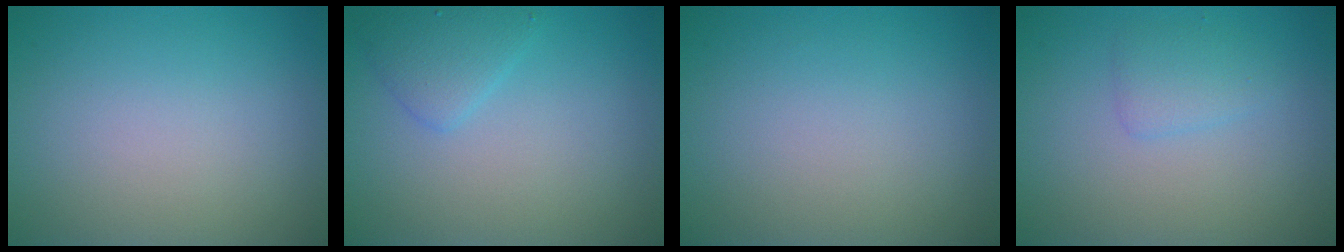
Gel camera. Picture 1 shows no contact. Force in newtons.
{"total": 2.1, "press": 2.1, "slide": 0.0}
{"total": 0.0}
{"total": 1.6, "press": 1.6, "slide": 0.1}